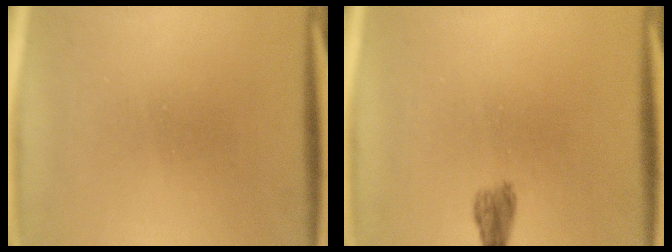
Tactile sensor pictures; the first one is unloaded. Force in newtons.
{"total": 1.6}